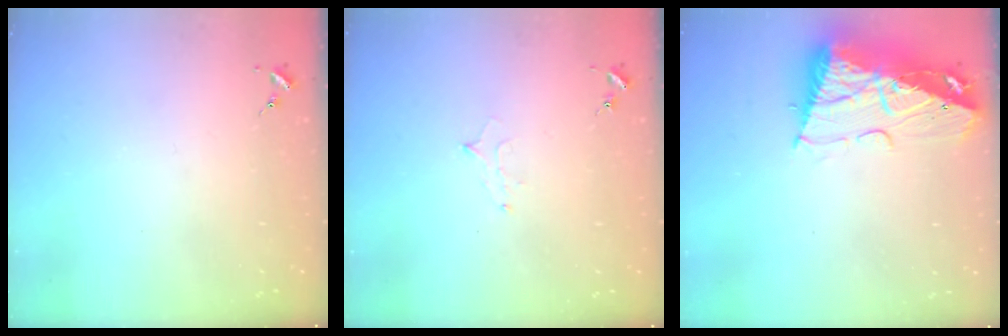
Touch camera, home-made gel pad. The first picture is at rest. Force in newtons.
{"total": 5.8, "press": 5.7, "slide": 0.6}
{"total": 16.3, "press": 16.1, "slide": 2.0}